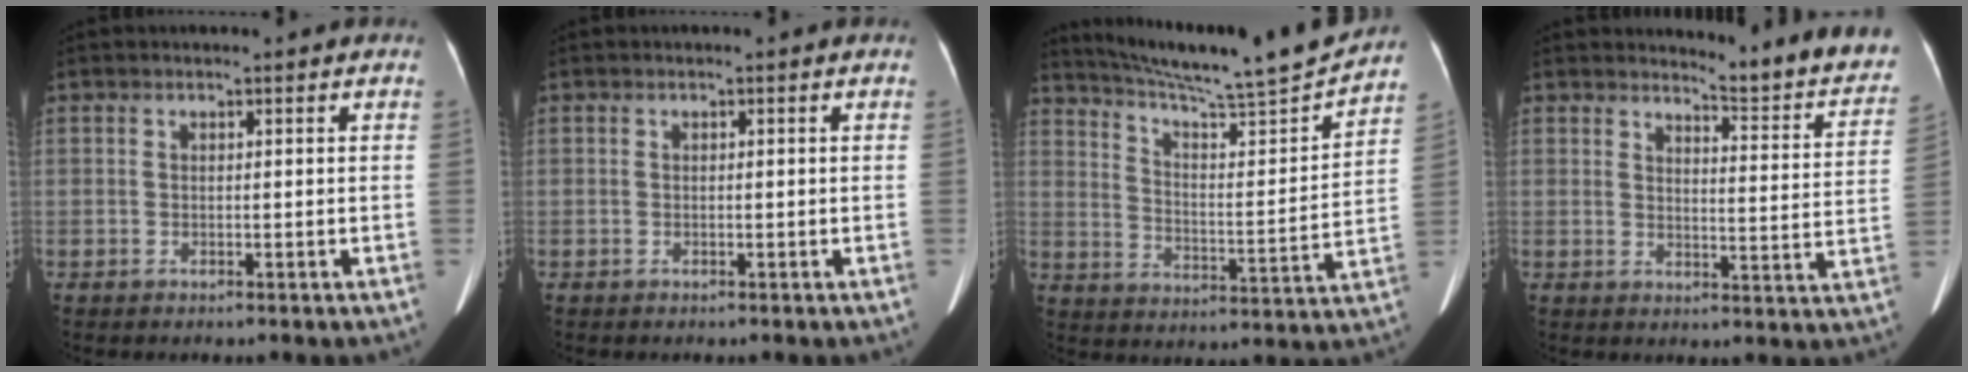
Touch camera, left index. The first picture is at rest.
{"total": 0.0}
{"total": 18.8, "force": [17.6, -0.9, 6.4], "torque": [-0.114, -0.042, 0.259]}
{"total": 12.5, "force": [11.9, 0.6, 3.7], "torque": [-0.035, -0.067, 0.126]}